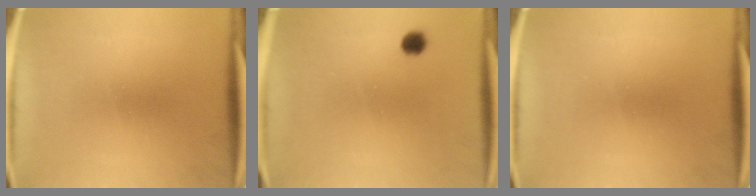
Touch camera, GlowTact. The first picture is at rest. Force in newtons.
{"total": 1.8}
{"total": 0.0}